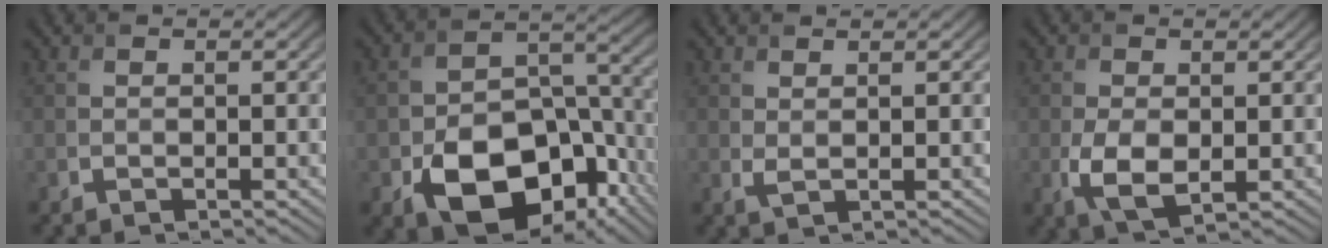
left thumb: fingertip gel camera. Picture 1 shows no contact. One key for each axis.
{"total": 14.2, "fx": -6.2, "fy": 9.1, "fz": 8.9, "tx": -0.152, "ty": -0.036, "tz": -0.102}
{"total": 1.2, "fx": 0.8, "fy": 0.3, "fz": 0.8, "tx": -0.024, "ty": -0.003, "tz": 0.019}
{"total": 4.6, "fx": -0.6, "fy": 2.7, "fz": 3.7, "tx": -0.088, "ty": -0.015, "tz": -0.008}